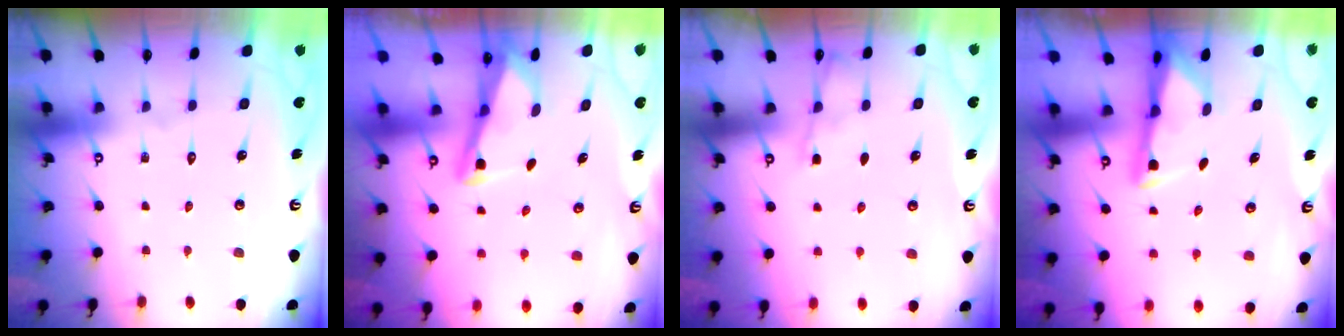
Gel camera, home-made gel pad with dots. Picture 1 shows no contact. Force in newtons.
{"total": 2.8, "press": 2.8, "slide": 0.4}
{"total": 2.6, "press": 2.5, "slide": 0.4}
{"total": 3.0, "press": 3.0, "slide": 0.5}